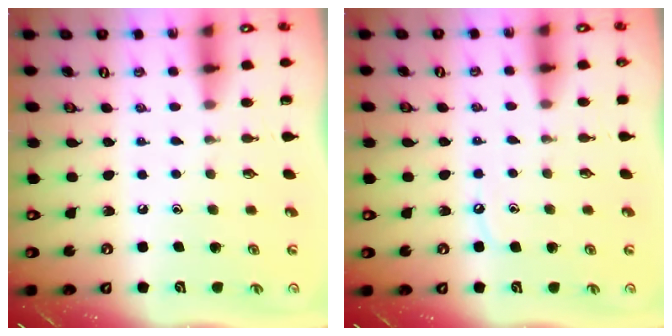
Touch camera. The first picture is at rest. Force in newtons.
{"total": 4.5, "press": 4.4, "slide": 0.6}